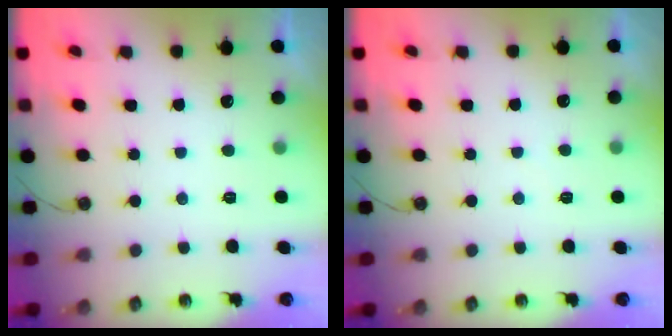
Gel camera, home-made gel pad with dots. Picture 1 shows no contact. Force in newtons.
{"total": 2.3, "press": 2.3, "slide": 0.4}